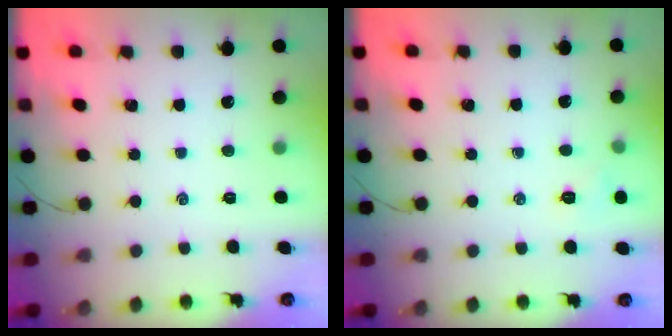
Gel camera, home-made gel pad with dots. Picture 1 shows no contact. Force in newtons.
{"total": 5.4, "press": 5.3, "slide": 1.3}